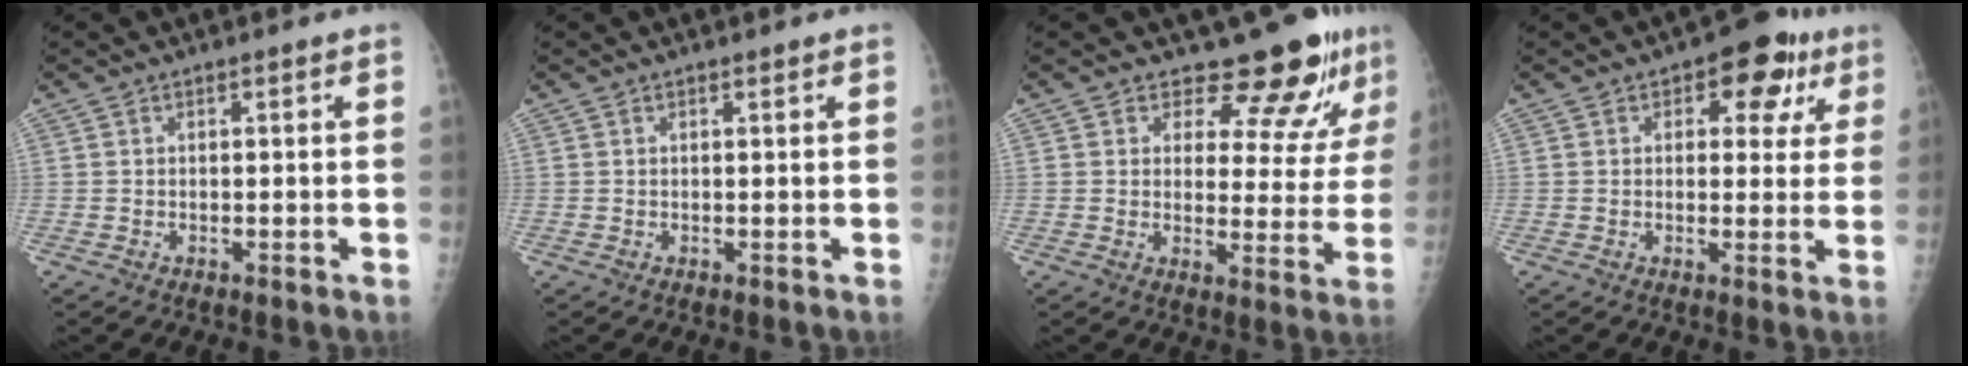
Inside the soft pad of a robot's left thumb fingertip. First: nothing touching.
{"total": 0.0}
{"total": 11.4, "force": [9.3, 4.5, 4.7], "torque": [-0.026, -0.075, 0.113]}
{"total": 9.0, "force": [3.9, 5.5, 6.0], "torque": [-0.021, -0.004, 0.039]}